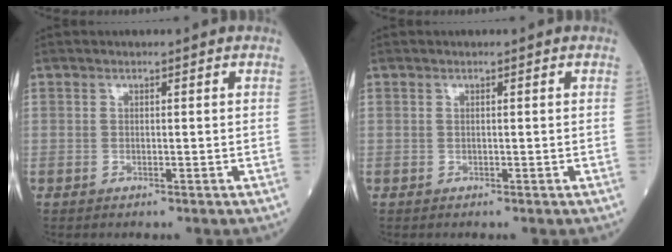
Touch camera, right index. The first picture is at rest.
{"total": 0.0}